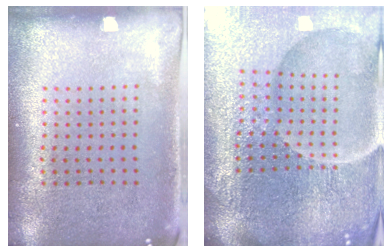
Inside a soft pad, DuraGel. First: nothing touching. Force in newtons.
{"total": 6.0, "press": 5.5, "slide": 2.4}